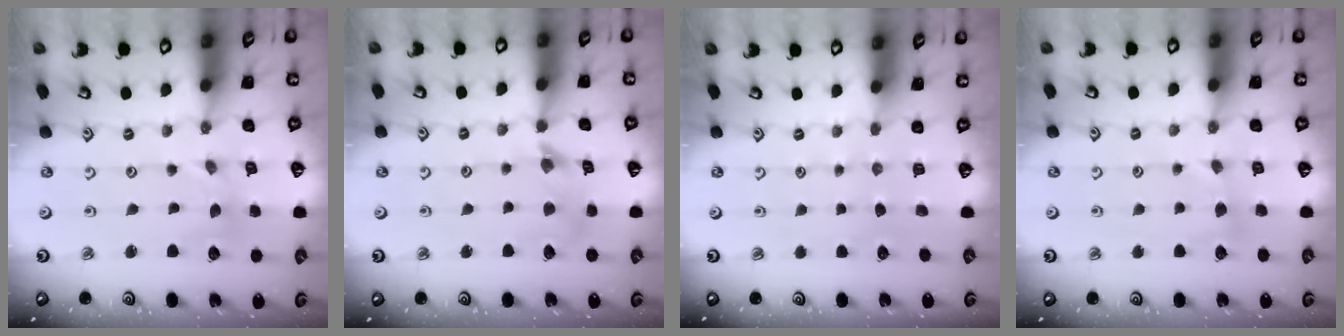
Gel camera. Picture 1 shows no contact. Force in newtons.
{"total": 7.1, "press": 7.1, "slide": 0.6}
{"total": 0.0}
{"total": 2.1, "press": 2.0, "slide": 0.4}